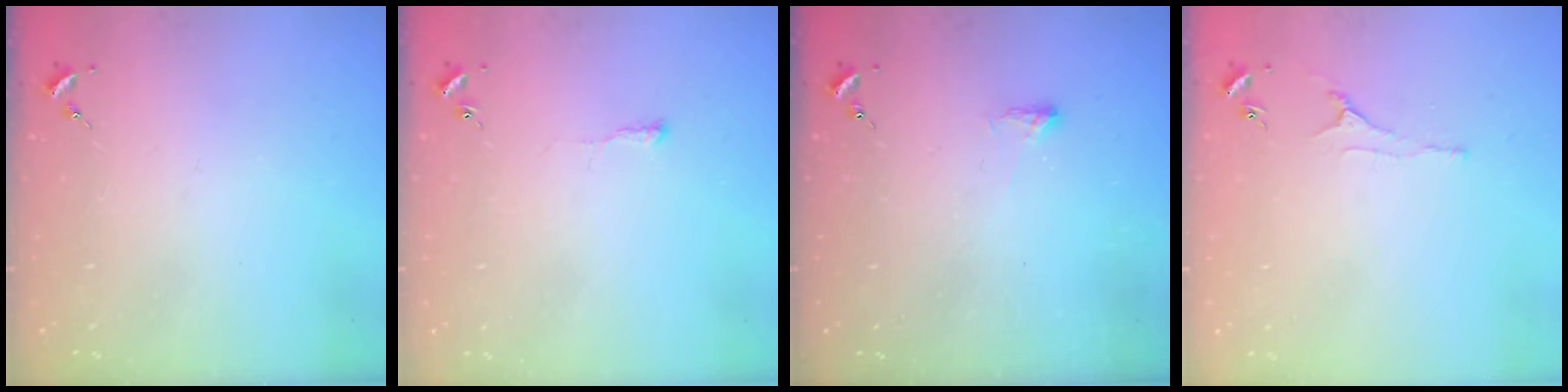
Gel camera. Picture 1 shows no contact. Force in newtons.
{"total": 4.0, "press": 3.9, "slide": 0.5}
{"total": 2.3, "press": 2.2, "slide": 0.8}
{"total": 3.0, "press": 2.9, "slide": 0.6}